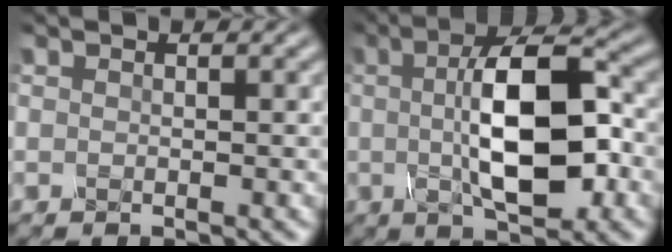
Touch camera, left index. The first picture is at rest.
{"total": 9.6, "force": [0.1, 3.5, 8.9], "torque": [-0.147, 0.010, 0.000]}